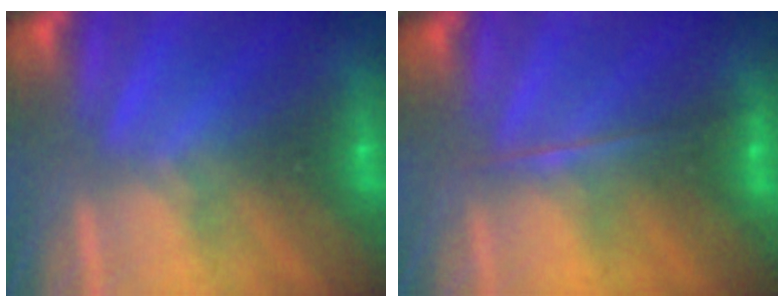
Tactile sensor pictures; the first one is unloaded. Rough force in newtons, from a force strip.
{"total": 1.8}